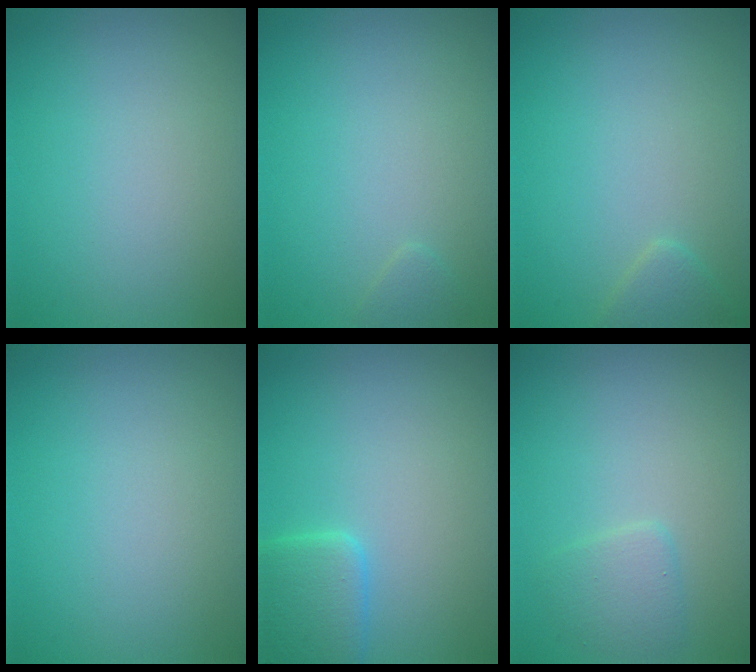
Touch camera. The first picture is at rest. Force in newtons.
{"total": 0.7, "press": 0.7, "slide": 0.0}
{"total": 1.3, "press": 1.3, "slide": 0.1}
{"total": 0.0}
{"total": 3.2, "press": 3.1, "slide": 0.2}
{"total": 1.6, "press": 1.6, "slide": 0.0}